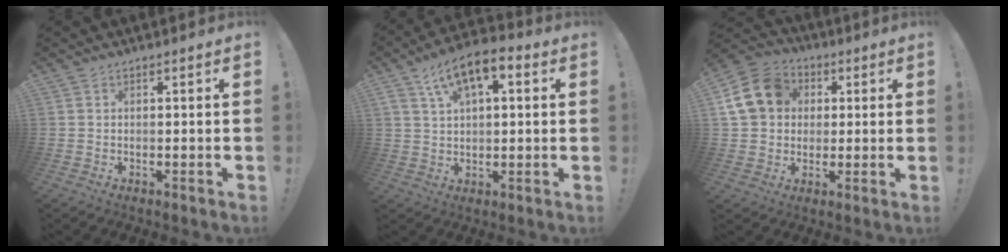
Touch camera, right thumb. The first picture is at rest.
{"total": 10.4, "force": [4.6, 5.0, 7.9], "torque": [-0.129, -0.009, 0.086]}
{"total": 15.4, "force": [3.7, 13.0, 7.4], "torque": [-0.113, 0.000, 0.076]}